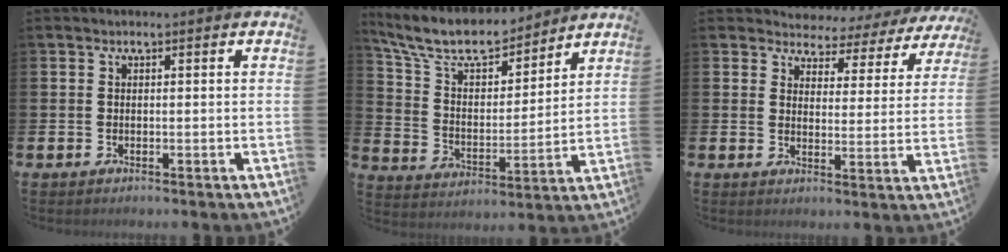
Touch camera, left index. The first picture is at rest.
{"total": 10.1, "force": [9.0, 3.0, 3.4], "torque": [-0.110, -0.059, 0.161]}
{"total": 3.2, "force": [2.8, 1.5, -0.1], "torque": [-0.009, -0.035, 0.038]}